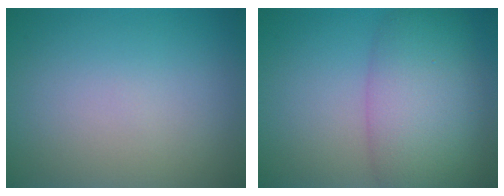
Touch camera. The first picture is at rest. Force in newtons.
{"total": 7.9, "press": 7.9, "slide": 0.4}